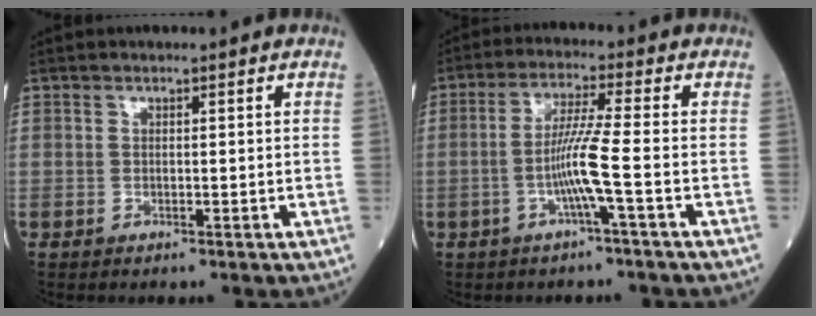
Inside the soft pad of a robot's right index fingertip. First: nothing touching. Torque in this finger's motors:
{"motor_torque": [-0.02, -0.06, 0.14, 0.10]}